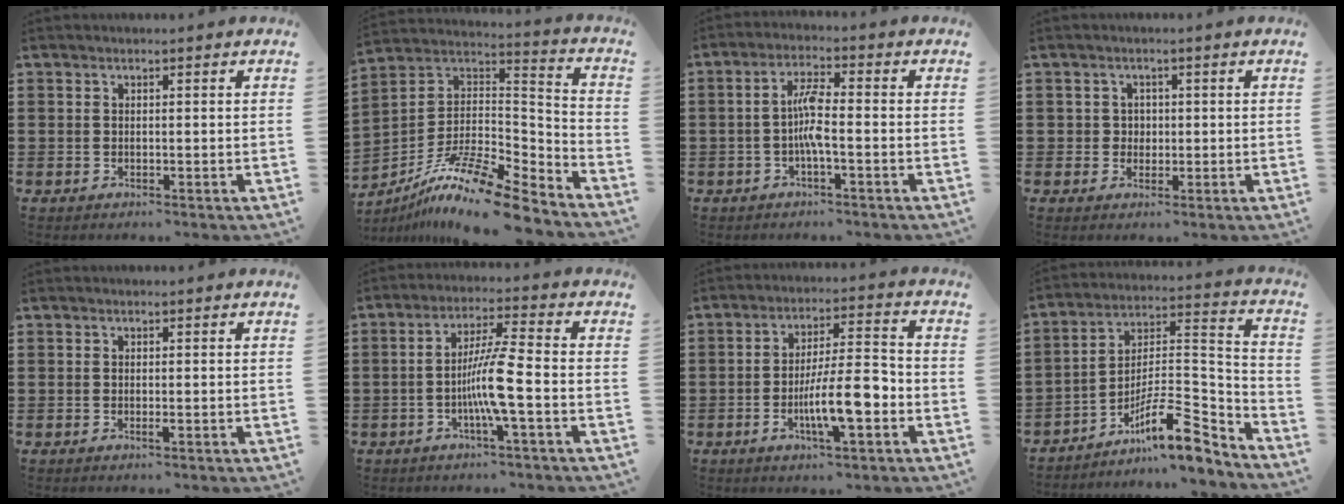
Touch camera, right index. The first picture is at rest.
{"total": 13.7, "force": [-10.5, 2.0, 8.6], "torque": [-0.164, 0.014, -0.200]}
{"total": 5.1, "force": [-1.0, 1.0, 4.9], "torque": [-0.103, 0.000, -0.026]}
{"total": 2.0, "force": [0.0, 1.9, 0.5], "torque": [-0.018, 0.007, -0.002]}
{"total": 0.8, "force": [-0.3, 0.0, 0.8], "torque": [-0.022, -0.008, -0.007]}
{"total": 7.8, "force": [-2.2, 0.1, 7.5], "torque": [-0.151, -0.011, -0.049]}
{"total": 10.2, "force": [-3.3, 2.7, 9.3], "torque": [-0.163, -0.003, -0.062]}
{"total": 11.6, "force": [-8.2, 3.0, 7.6], "torque": [-0.125, 0.010, -0.156]}